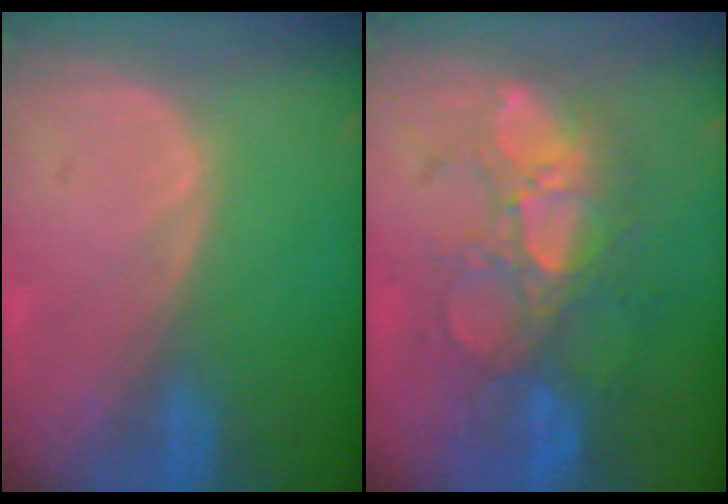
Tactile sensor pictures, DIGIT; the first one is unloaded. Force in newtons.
{"total": 10.5, "press": 9.3, "slide": 4.8}